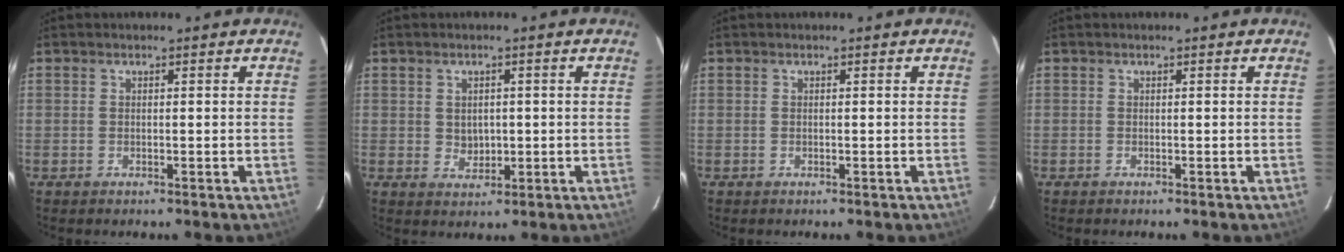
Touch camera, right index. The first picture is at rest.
{"total": 3.1, "force": [0.2, 2.7, 1.6], "torque": [-0.025, 0.003, 0.008]}
{"total": 0.0}
{"total": 0.0}